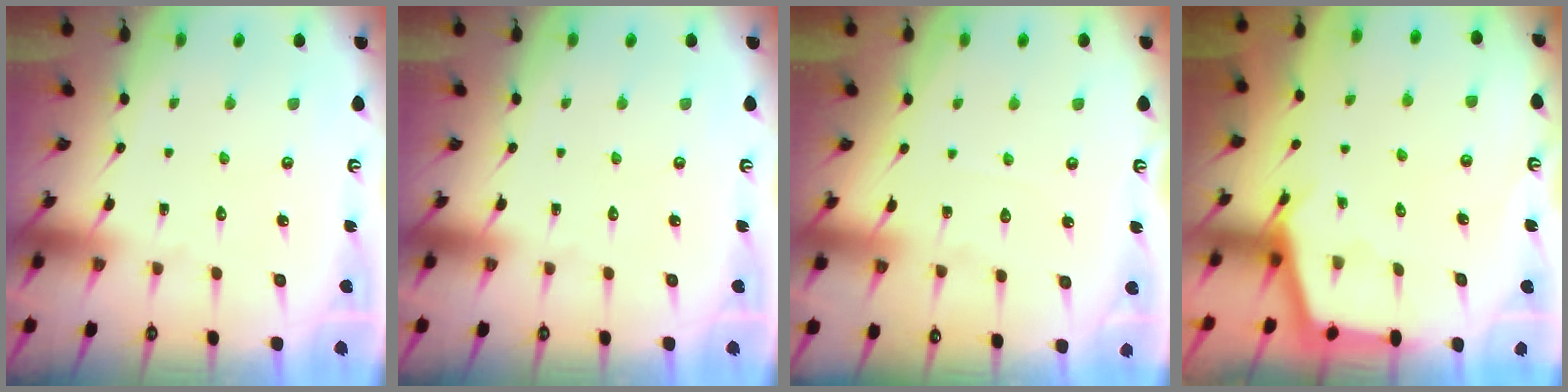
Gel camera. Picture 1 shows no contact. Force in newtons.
{"total": 0.0}
{"total": 3.9, "press": 3.9, "slide": 0.6}
{"total": 2.7, "press": 2.7, "slide": 0.3}